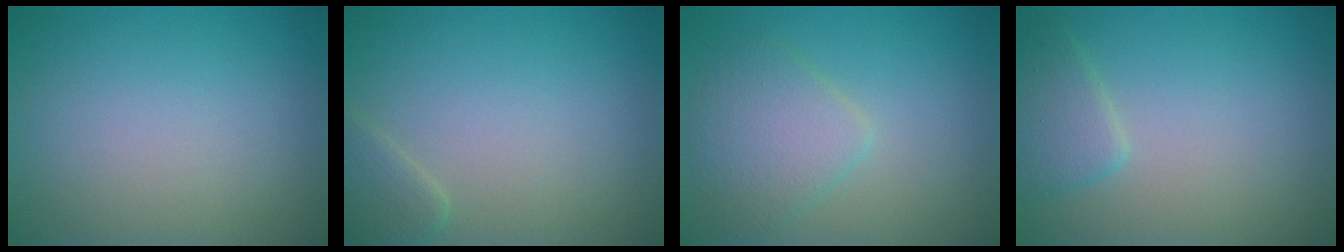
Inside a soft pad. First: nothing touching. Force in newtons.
{"total": 1.9, "press": 1.9, "slide": 0.1}
{"total": 3.7, "press": 3.7, "slide": 0.1}
{"total": 2.4, "press": 2.4, "slide": 0.1}